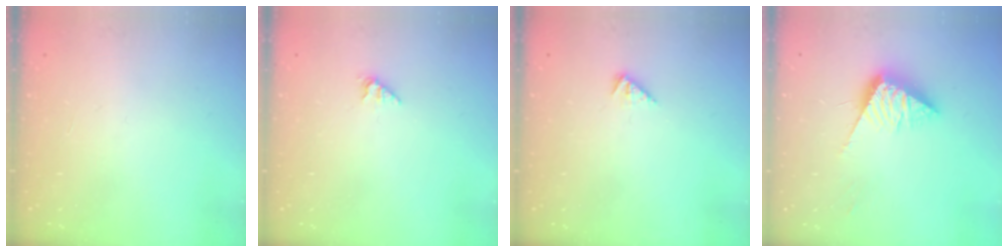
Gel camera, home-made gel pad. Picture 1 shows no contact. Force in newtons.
{"total": 1.0, "press": 1.0, "slide": 0.2}
{"total": 1.9, "press": 1.9, "slide": 0.4}
{"total": 10.2, "press": 10.2, "slide": 0.4}